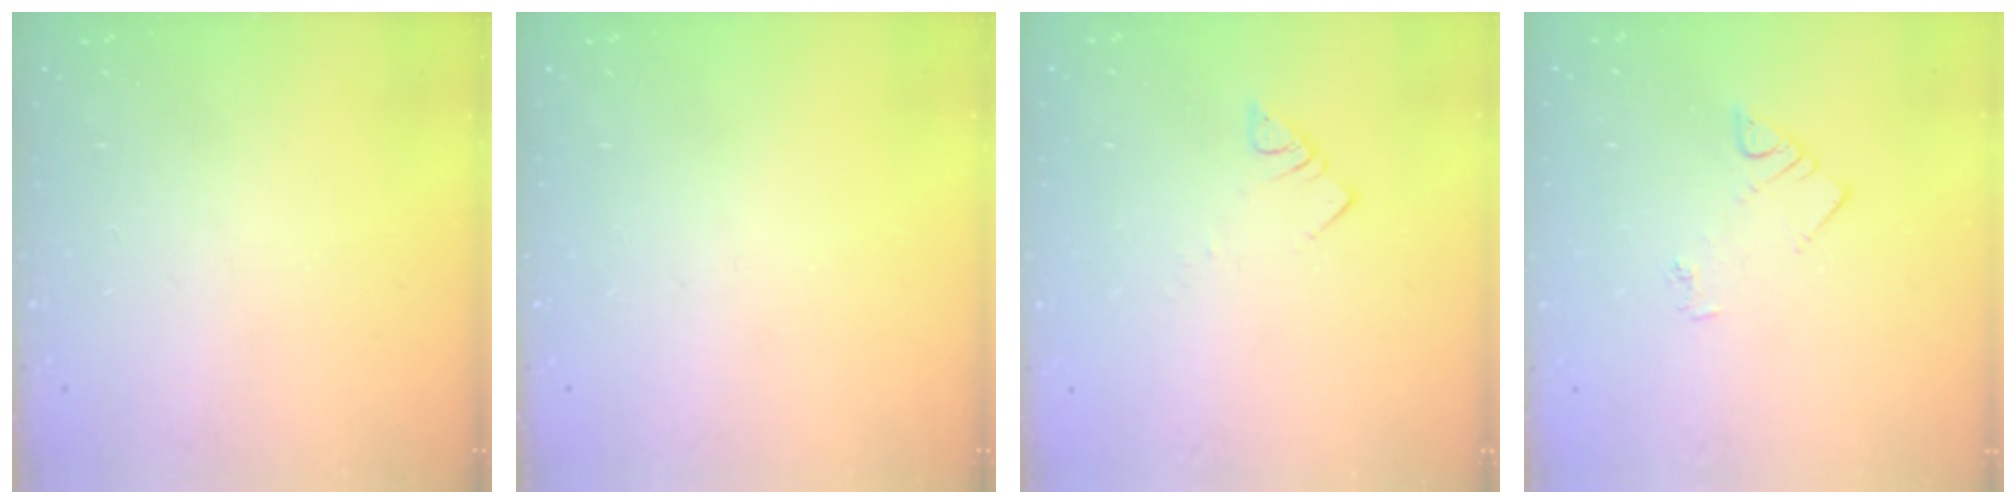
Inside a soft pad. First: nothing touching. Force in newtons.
{"total": 0.0}
{"total": 2.8, "press": 2.8, "slide": 0.2}
{"total": 4.2, "press": 4.2, "slide": 0.5}